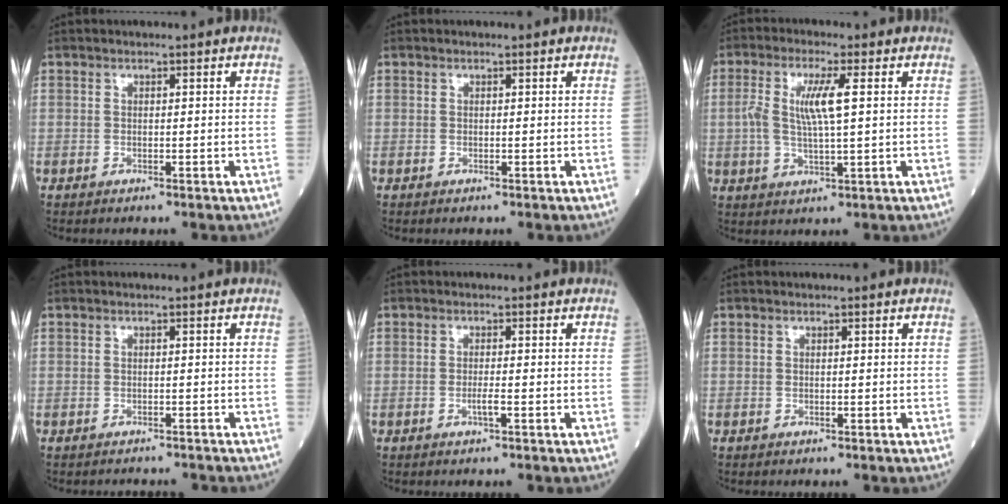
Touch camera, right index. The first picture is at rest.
{"total": 0.0}
{"total": 7.1, "force": [1.1, 0.6, 7.0], "torque": [-0.154, 0.006, 0.022]}
{"total": 2.9, "force": [-2.9, 0.5, 0.2], "torque": [-0.001, -0.005, -0.036]}
{"total": 1.2, "force": [-0.4, -0.5, 1.0], "torque": [-0.024, -0.001, -0.008]}
{"total": 0.0}